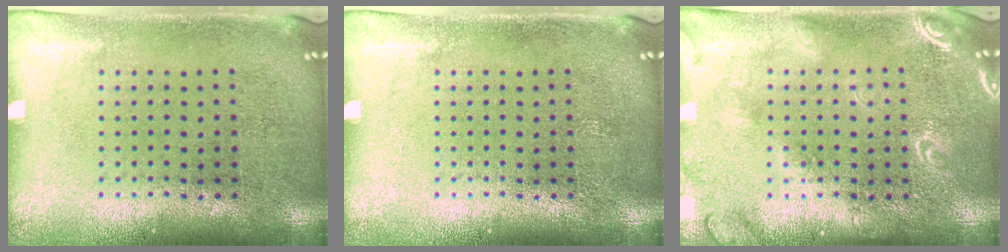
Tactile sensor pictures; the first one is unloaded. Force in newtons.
{"total": 0.0}
{"total": 1.7, "press": 1.7, "slide": 0.2}